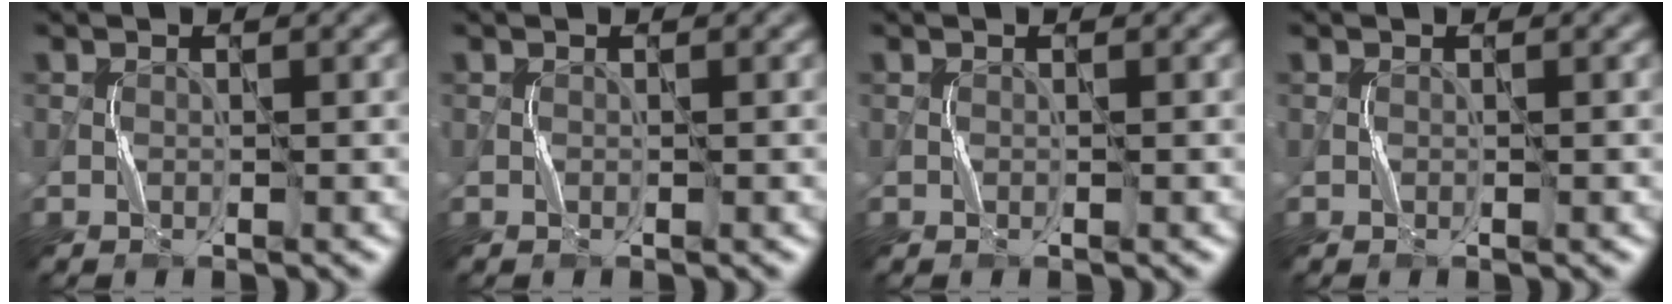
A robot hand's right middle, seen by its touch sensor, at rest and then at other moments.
{"total": 0.0}
{"total": 0.0}
{"total": 0.0}